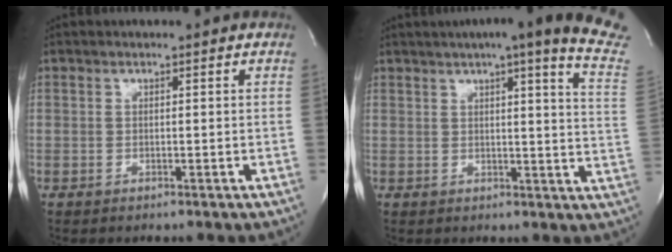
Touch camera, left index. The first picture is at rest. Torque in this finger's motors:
{"motor_torque": [0.00, -0.23, 0.47, 0.09]}